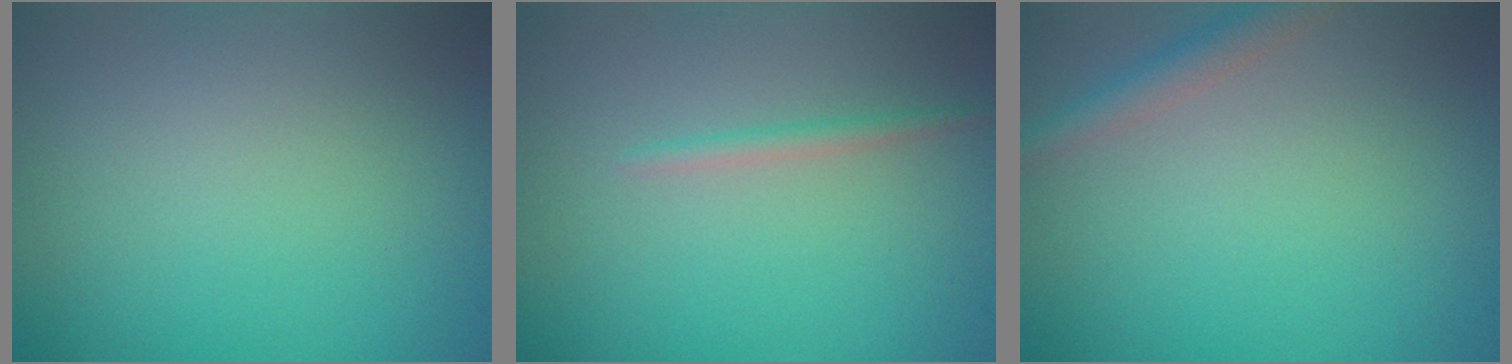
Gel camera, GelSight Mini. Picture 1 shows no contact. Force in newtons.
{"total": 1.0, "press": 1.0, "slide": 0.1}
{"total": 2.2, "press": 2.2, "slide": 0.1}